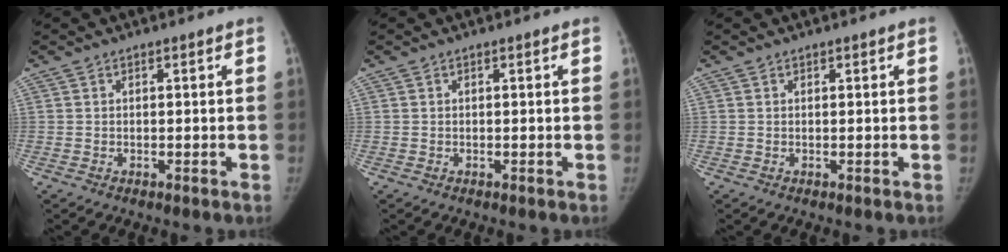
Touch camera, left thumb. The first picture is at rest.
{"total": 0.0}
{"total": 0.0}